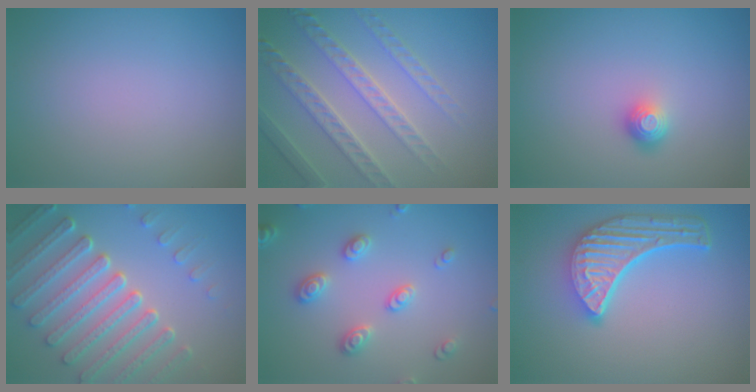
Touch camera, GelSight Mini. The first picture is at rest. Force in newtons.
{"total": 4.1, "press": 4.1, "slide": 0.2}
{"total": 1.6, "press": 1.2, "slide": 1.1}
{"total": 7.2, "press": 5.4, "slide": 4.8}
{"total": 2.9, "press": 2.7, "slide": 1.1}
{"total": 6.0, "press": 4.5, "slide": 4.0}